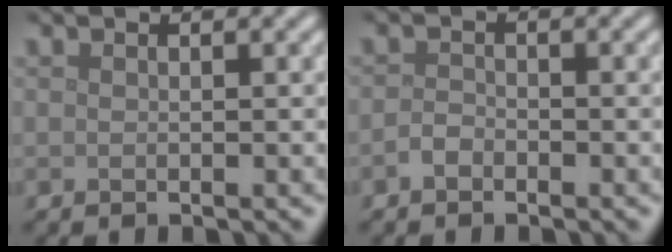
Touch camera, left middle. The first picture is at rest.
{"total": 1.1, "force": [-0.7, 0.6, 0.5], "torque": [-0.010, 0.002, -0.017]}